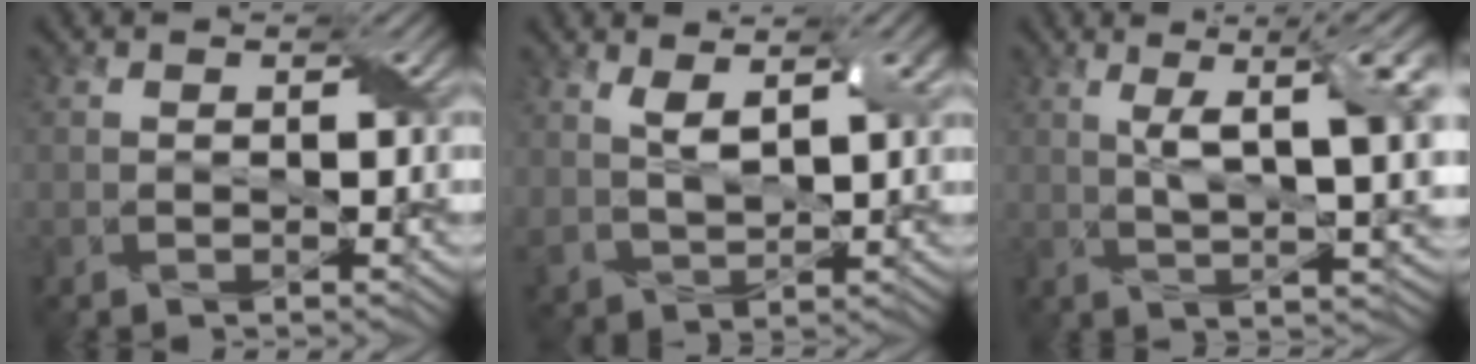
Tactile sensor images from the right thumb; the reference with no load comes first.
{"total": 6.8, "force": [2.7, 3.2, 5.3], "torque": [-0.111, -0.001, 0.058]}
{"total": 10.5, "force": [2.5, 3.2, 9.6], "torque": [-0.162, 0.002, 0.044]}